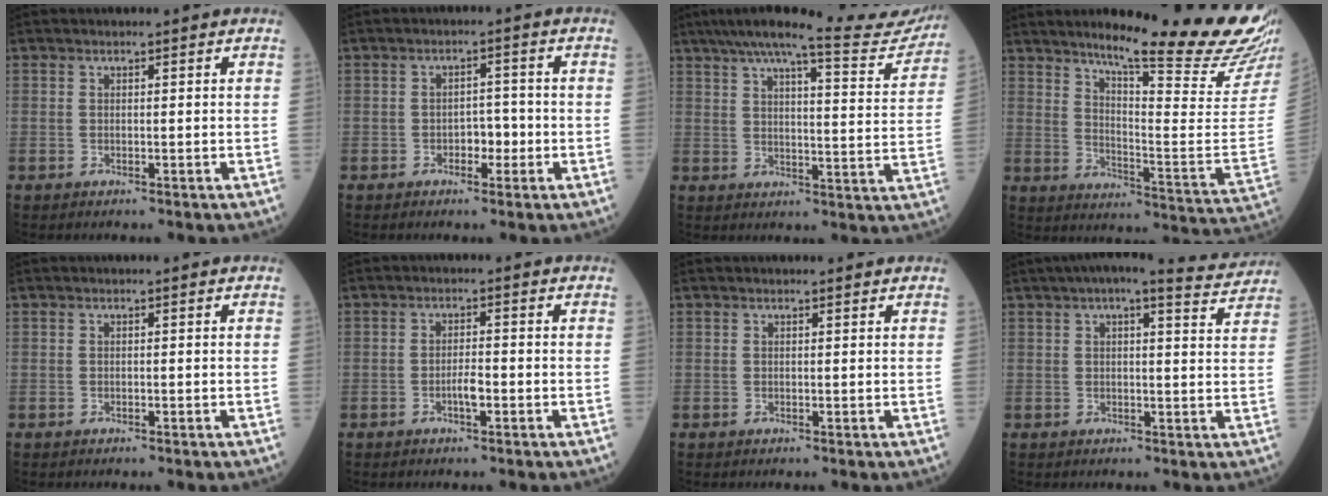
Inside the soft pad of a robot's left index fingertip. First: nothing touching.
{"total": 2.9, "force": [-1.3, 1.6, 2.0], "torque": [-0.020, 0.005, -0.023]}
{"total": 18.0, "force": [16.7, 0.5, 6.6], "torque": [-0.096, -0.043, 0.206]}
{"total": 23.8, "force": [19.3, -0.5, 13.9], "torque": [-0.202, -0.097, 0.248]}
{"total": 0.0}
{"total": 2.3, "force": [-1.2, 0.4, 2.0], "torque": [-0.033, -0.001, -0.023]}
{"total": 1.1, "force": [1.0, 0.2, 0.2], "torque": [-0.008, 0.002, 0.008]}
{"total": 9.2, "force": [8.2, 0.8, 4.1], "torque": [-0.052, 0.008, 0.087]}